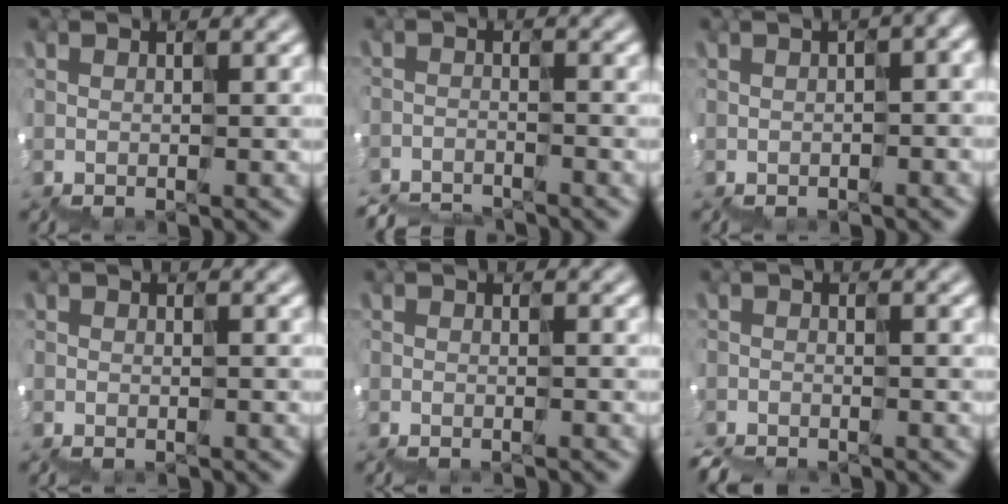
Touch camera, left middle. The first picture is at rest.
{"total": 4.5, "force": [-4.1, -0.6, -1.7], "torque": [0.002, -0.017, -0.068]}
{"total": 8.5, "force": [-0.4, 3.8, 7.6], "torque": [-0.081, 0.023, 0.006]}
{"total": 0.8, "force": [-0.8, 0.1, 0.0], "torque": [0.007, -0.007, -0.007]}
{"total": 1.1, "force": [-1.1, 0.1, 0.0], "torque": [0.009, -0.009, -0.007]}
{"total": 3.1, "force": [-3.1, 0.2, 0.2], "torque": [-0.006, -0.014, -0.035]}